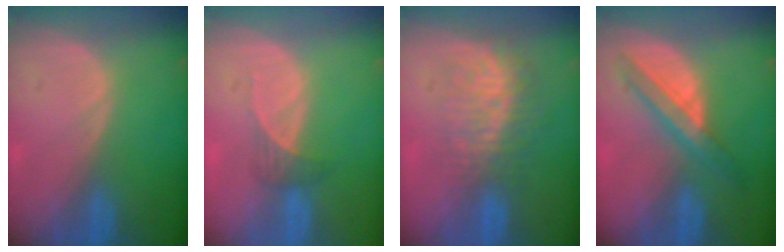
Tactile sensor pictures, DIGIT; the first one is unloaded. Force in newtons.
{"total": 2.1, "press": 1.9, "slide": 0.9}
{"total": 8.7, "press": 7.3, "slide": 4.6}
{"total": 5.9, "press": 5.8, "slide": 1.0}